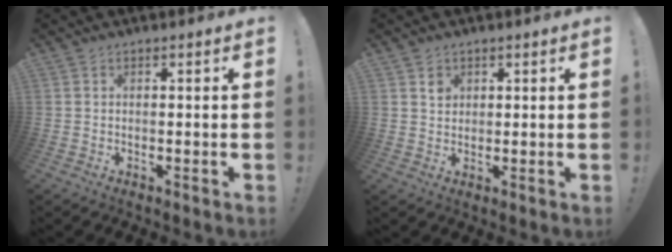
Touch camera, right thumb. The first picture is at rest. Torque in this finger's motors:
{"motor_torque": [-0.10, 0.03, -0.12, -0.03, 0.05]}